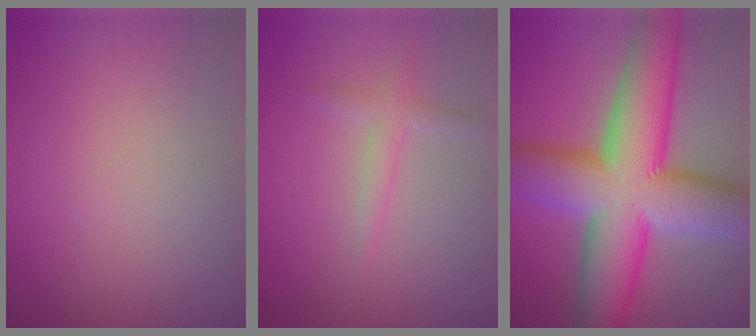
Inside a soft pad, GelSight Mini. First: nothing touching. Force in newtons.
{"total": 1.7, "press": 1.7, "slide": 0.1}
{"total": 15.7, "press": 15.7, "slide": 0.5}